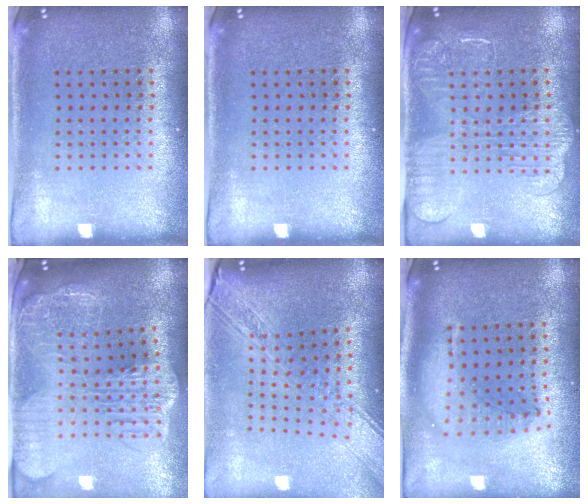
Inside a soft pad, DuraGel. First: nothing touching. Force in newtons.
{"total": 0.0}
{"total": 2.2, "press": 2.0, "slide": 0.9}
{"total": 3.7, "press": 3.0, "slide": 2.2}
{"total": 3.0, "press": 2.3, "slide": 1.9}
{"total": 1.5, "press": 1.3, "slide": 0.7}